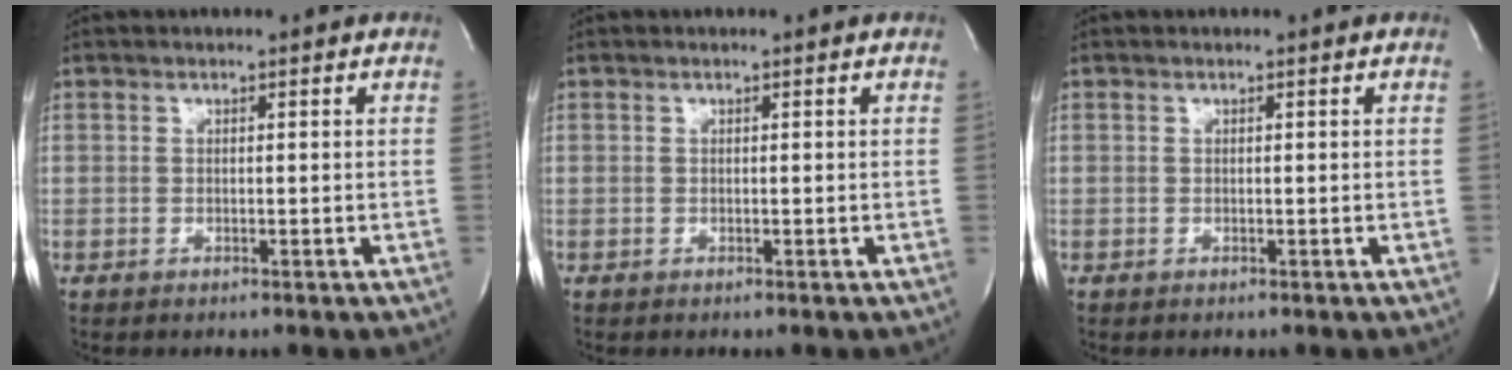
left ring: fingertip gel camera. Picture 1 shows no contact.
{"total": 0.0}
{"total": 0.0}